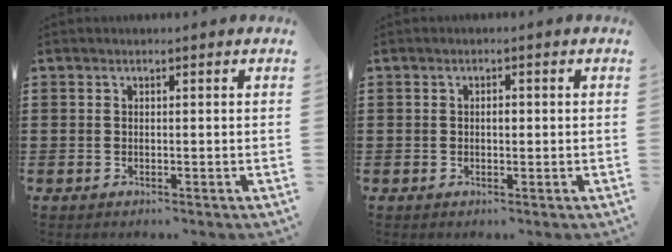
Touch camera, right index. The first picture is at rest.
{"total": 1.3, "force": [0.0, 0.6, 1.2], "torque": [-0.022, 0.002, -0.001]}